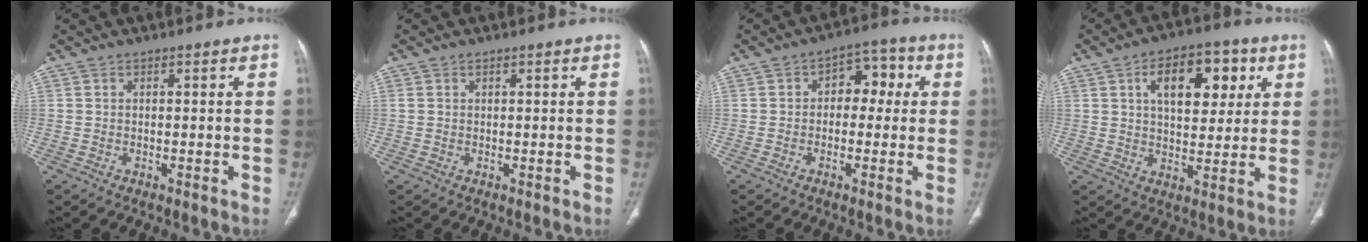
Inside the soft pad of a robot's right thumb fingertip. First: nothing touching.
{"total": 0.8, "force": [0.4, 0.5, 0.4], "torque": [-0.008, 0.004, 0.009]}
{"total": 6.9, "force": [0.8, 4.7, 5.0], "torque": [-0.027, 0.024, 0.002]}
{"total": 13.8, "force": [4.9, 7.7, 10.4], "torque": [-0.116, -0.003, 0.075]}